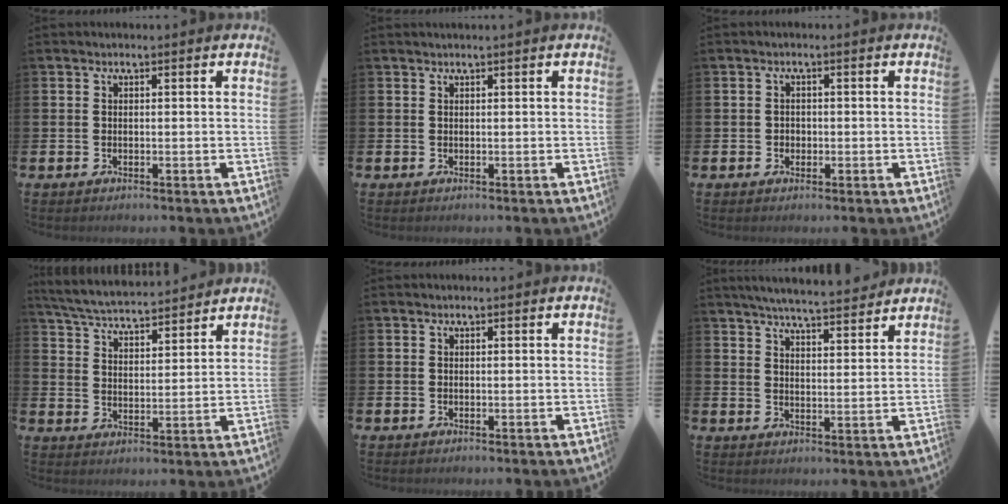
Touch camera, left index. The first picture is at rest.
{"total": 0.0}
{"total": 1.2, "force": [-0.2, 1.1, 0.3], "torque": [0.006, 0.001, -0.009]}
{"total": 5.4, "force": [5.3, 0.5, 0.9], "torque": [-0.040, -0.036, 0.092]}
{"total": 0.0}
{"total": 5.5, "force": [5.4, 0.0, 1.1], "torque": [-0.027, -0.040, 0.092]}